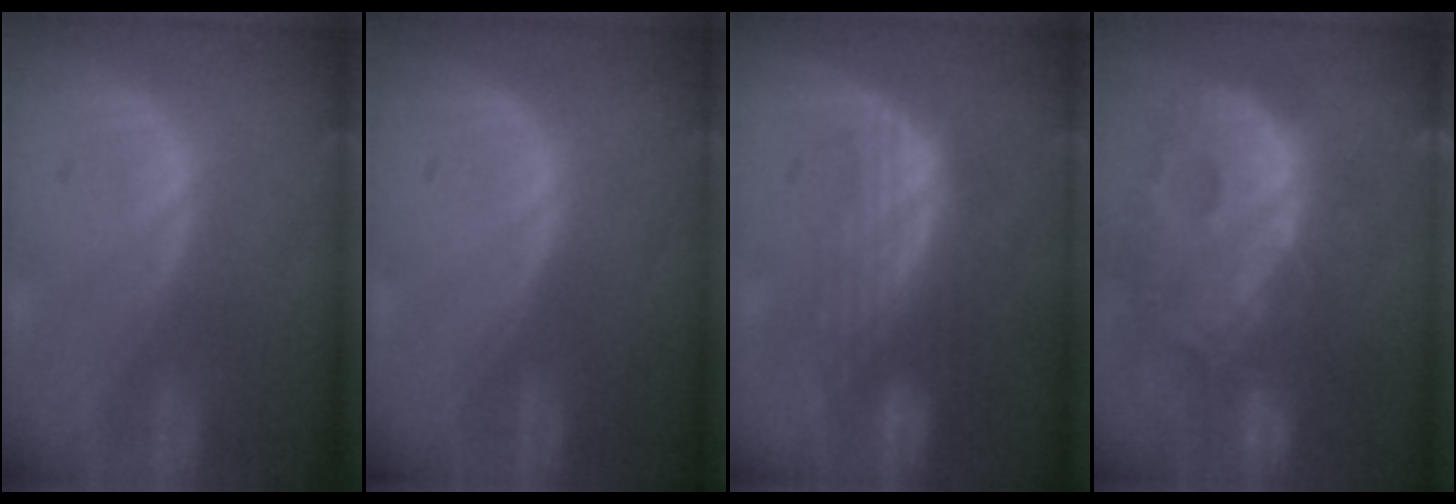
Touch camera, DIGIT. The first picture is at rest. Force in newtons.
{"total": 0.0}
{"total": 7.4, "press": 7.0, "slide": 2.2}
{"total": 14.2, "press": 12.3, "slide": 7.2}